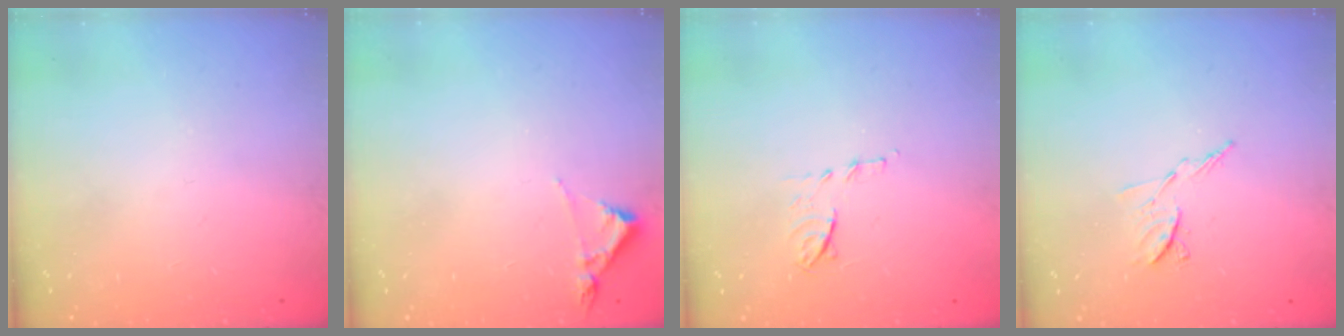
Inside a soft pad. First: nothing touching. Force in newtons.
{"total": 3.2, "press": 3.2, "slide": 0.5}
{"total": 6.8, "press": 6.8, "slide": 0.9}
{"total": 6.8, "press": 6.7, "slide": 0.8}